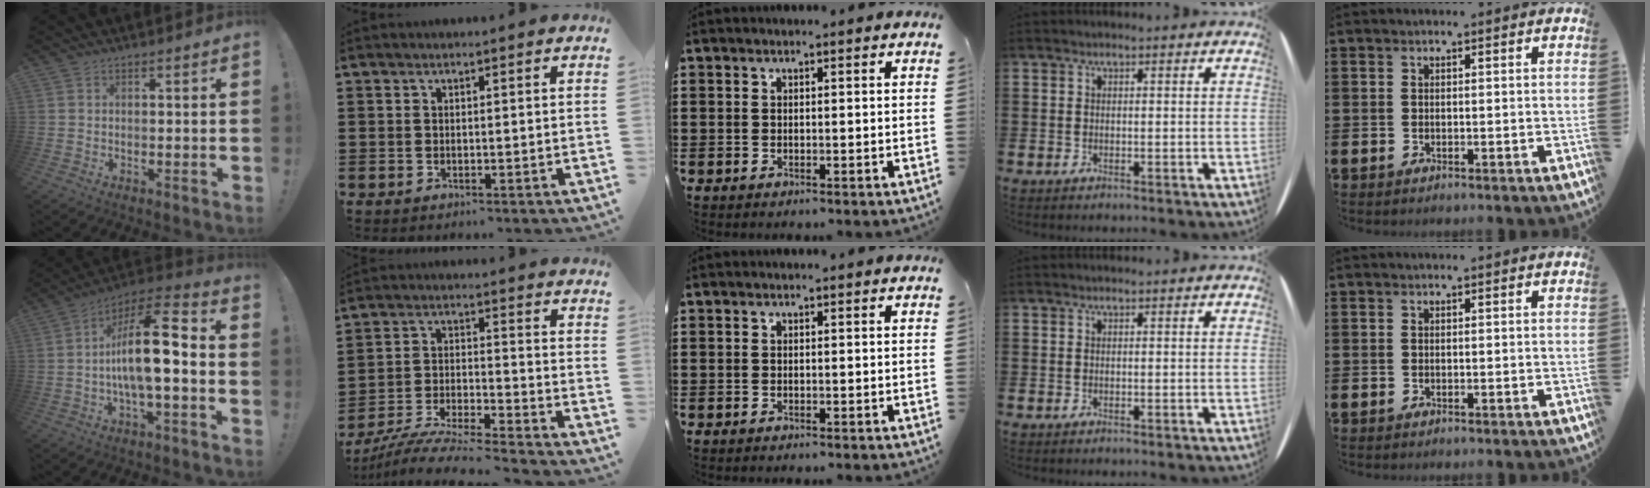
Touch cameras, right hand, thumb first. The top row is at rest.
{"thumb": {"total": 17.5, "force": [-1.6, 5.6, 16.5], "torque": [-0.268, 0.014, -0.032]}, "index": {"total": 7.9, "force": [-7.6, -0.4, 2.3], "torque": [-0.053, -0.006, -0.152]}}